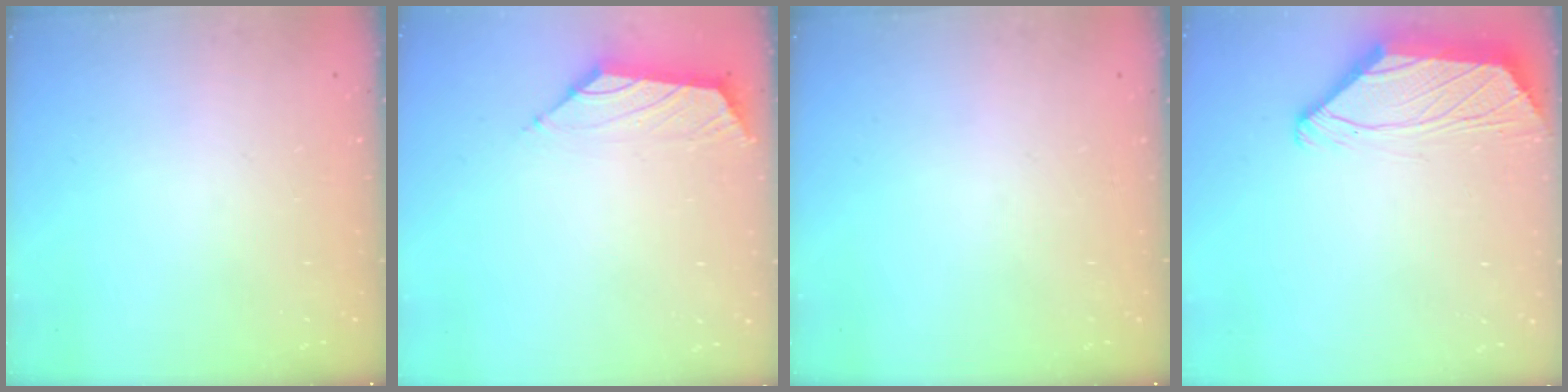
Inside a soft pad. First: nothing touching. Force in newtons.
{"total": 1.5, "press": 1.4, "slide": 0.6}
{"total": 0.0}
{"total": 2.3, "press": 2.2, "slide": 0.6}